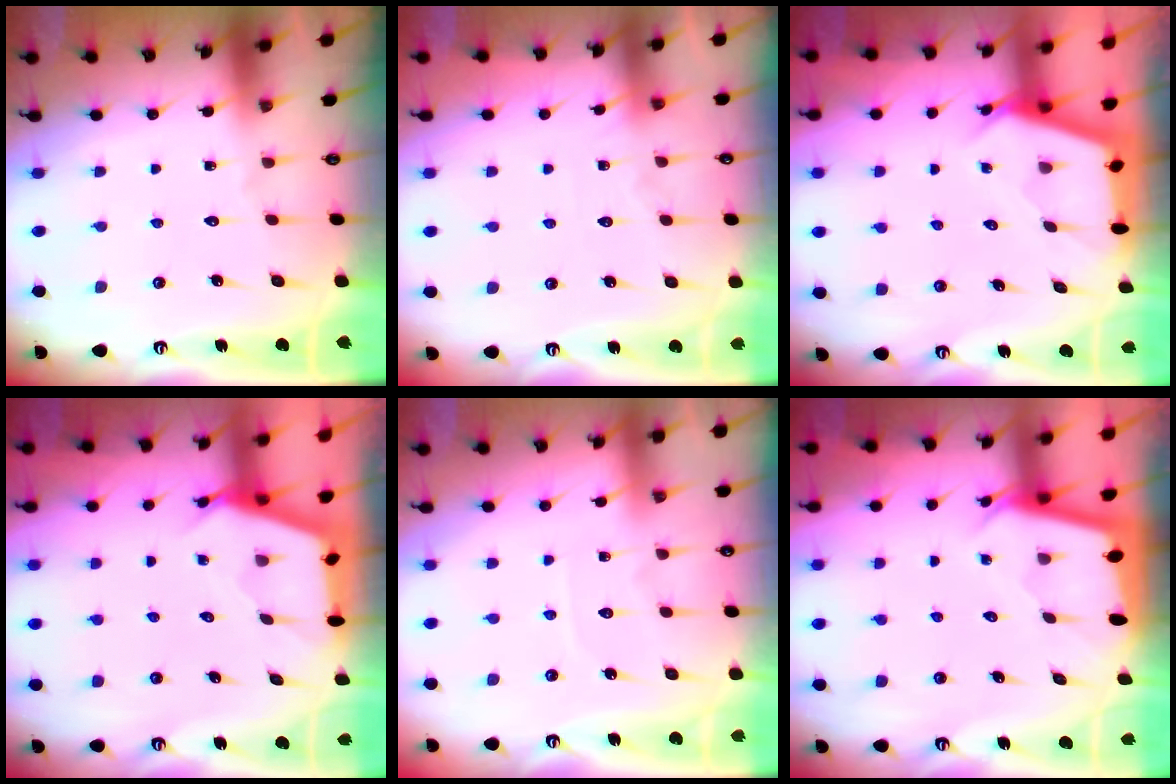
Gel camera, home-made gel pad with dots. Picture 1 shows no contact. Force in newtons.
{"total": 2.8, "press": 2.8, "slide": 0.4}
{"total": 2.9, "press": 2.9, "slide": 0.3}
{"total": 2.5, "press": 2.5, "slide": 0.3}
{"total": 3.8, "press": 3.8, "slide": 0.4}
{"total": 2.1, "press": 2.1, "slide": 0.2}